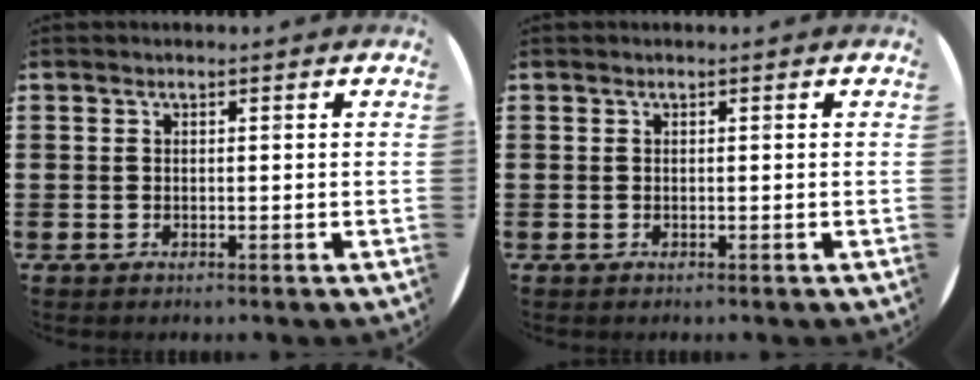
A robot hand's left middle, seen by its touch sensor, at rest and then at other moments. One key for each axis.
{"total": 0.0}